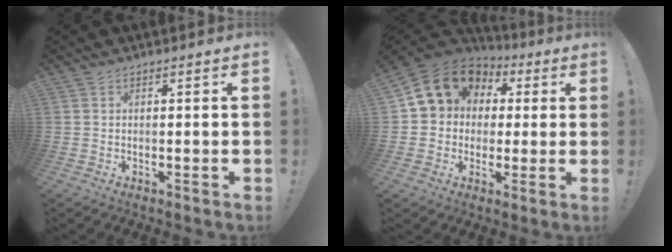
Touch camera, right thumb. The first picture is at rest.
{"total": 14.2, "force": [4.3, 12.0, 6.2], "torque": [-0.093, -0.007, 0.095]}